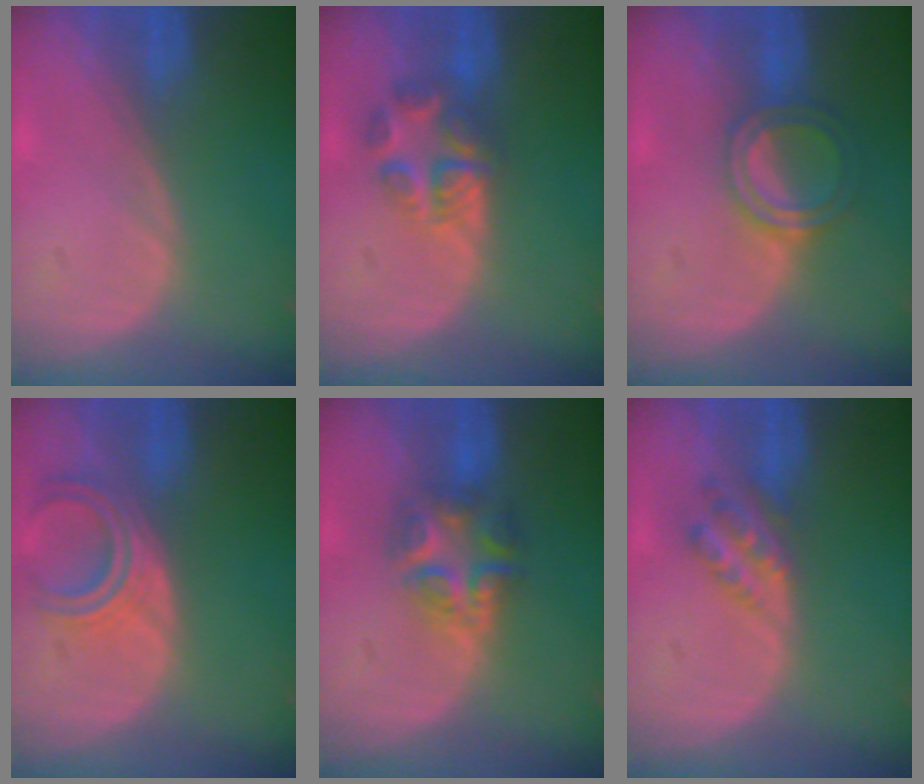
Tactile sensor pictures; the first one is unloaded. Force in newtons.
{"total": 5.5, "press": 5.5, "slide": 0.9}
{"total": 5.1, "press": 4.7, "slide": 1.9}
{"total": 5.2, "press": 5.1, "slide": 1.0}
{"total": 6.5, "press": 6.1, "slide": 2.3}
{"total": 4.5, "press": 3.9, "slide": 2.2}